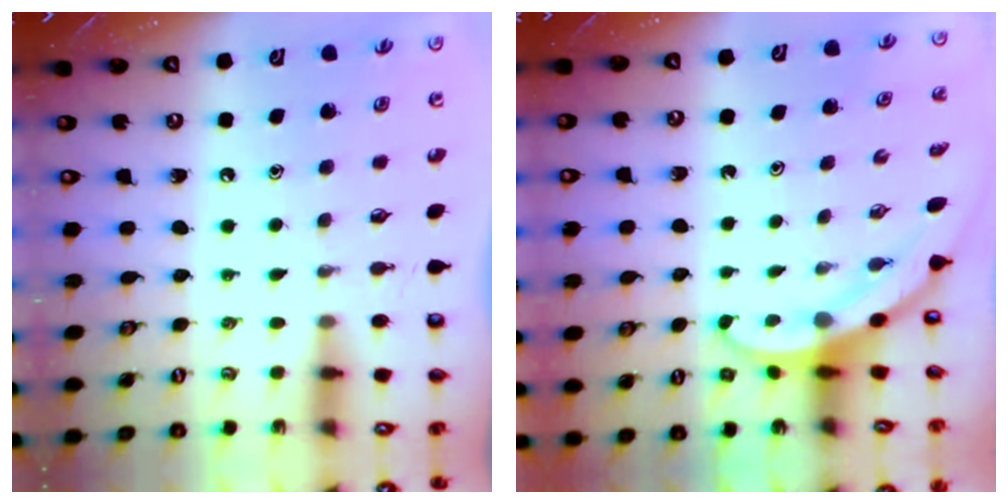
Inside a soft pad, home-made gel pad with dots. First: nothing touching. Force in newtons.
{"total": 3.3, "press": 3.3, "slide": 0.2}